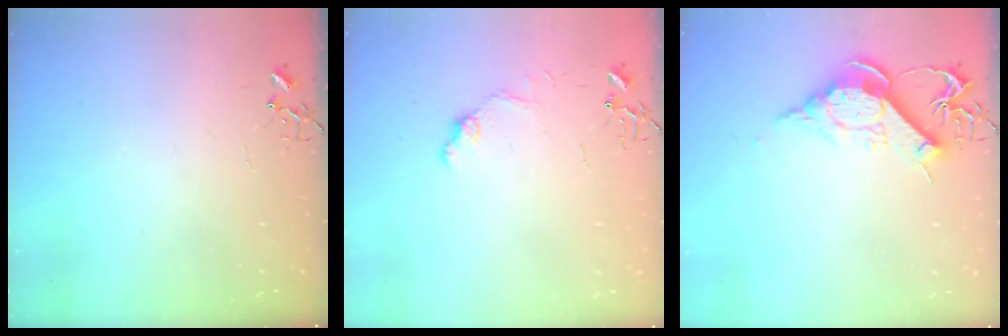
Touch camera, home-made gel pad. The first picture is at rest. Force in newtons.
{"total": 8.2, "press": 8.2, "slide": 0.8}
{"total": 11.9, "press": 11.9, "slide": 0.4}